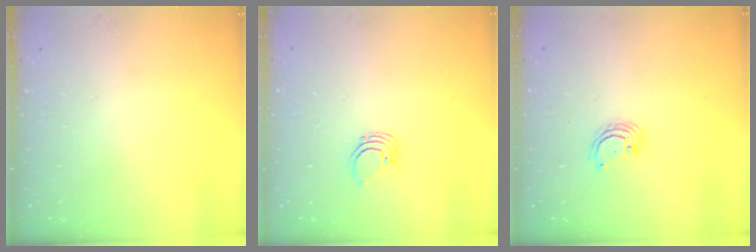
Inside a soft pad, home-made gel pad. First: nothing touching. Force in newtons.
{"total": 2.2, "press": 2.2, "slide": 0.2}
{"total": 3.3, "press": 3.3, "slide": 0.2}